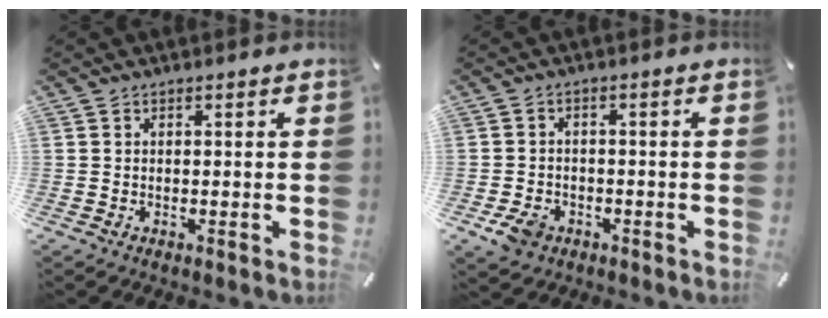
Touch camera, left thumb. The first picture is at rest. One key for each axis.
{"total": 5.1, "fx": -2.6, "fy": 3.8, "fz": 2.2, "tx": -0.053, "ty": 0.010, "tz": -0.049}